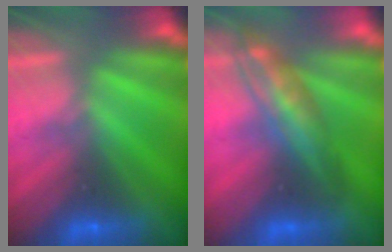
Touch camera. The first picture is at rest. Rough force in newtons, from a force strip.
{"total": 2.9}